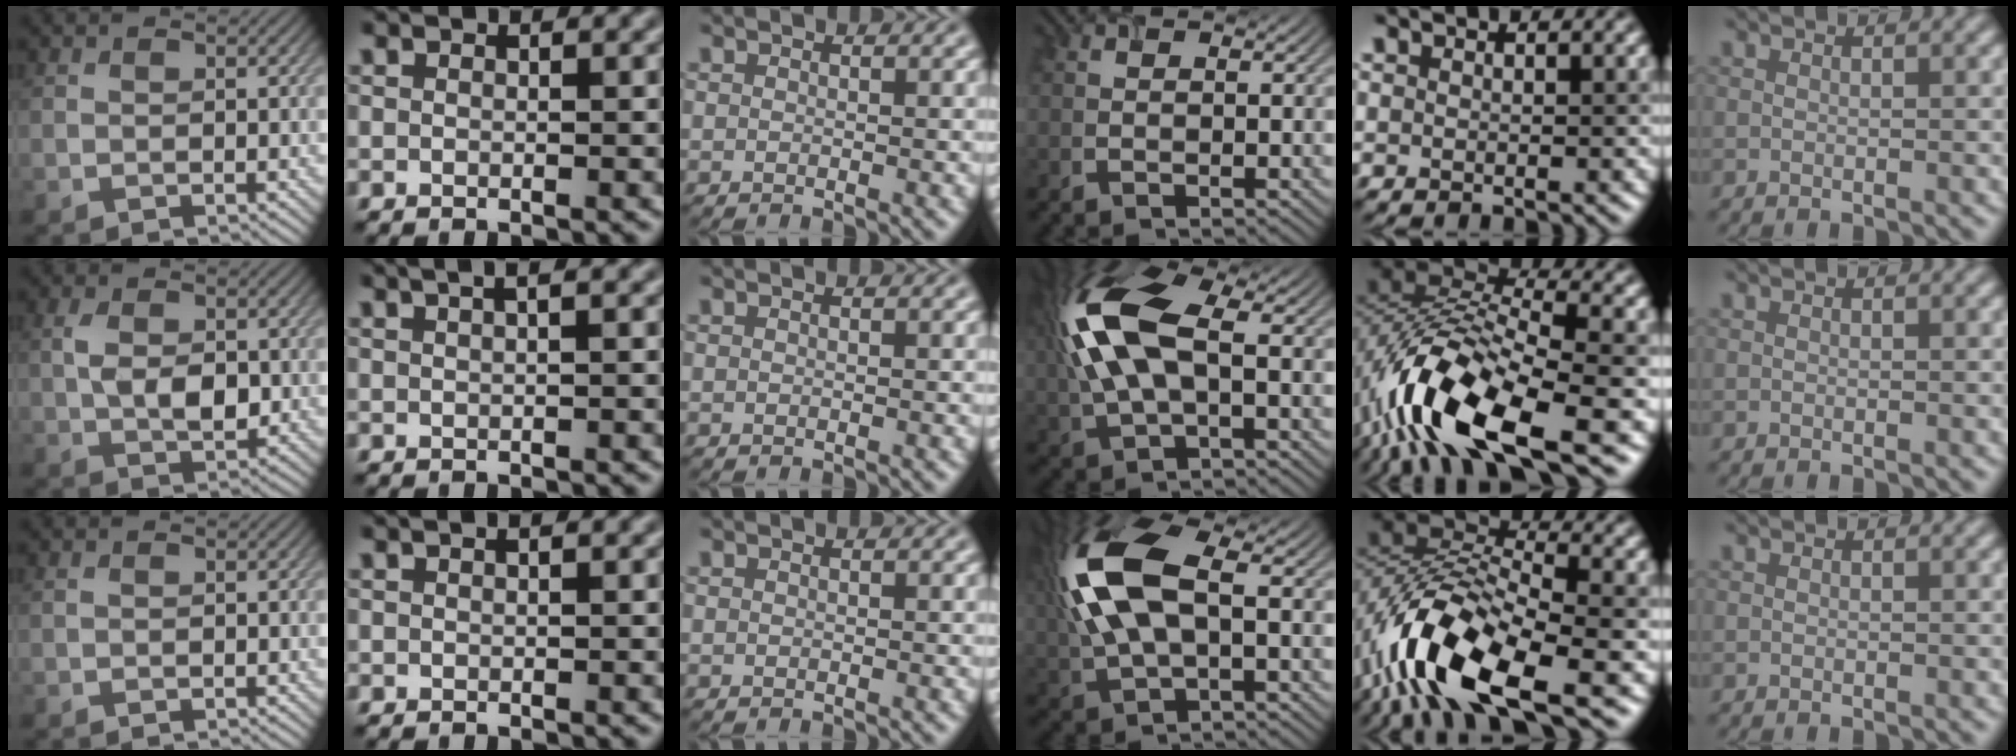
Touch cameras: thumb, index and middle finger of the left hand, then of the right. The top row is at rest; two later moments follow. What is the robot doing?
{"motion": "extract", "object": "airpods case & airpods"}